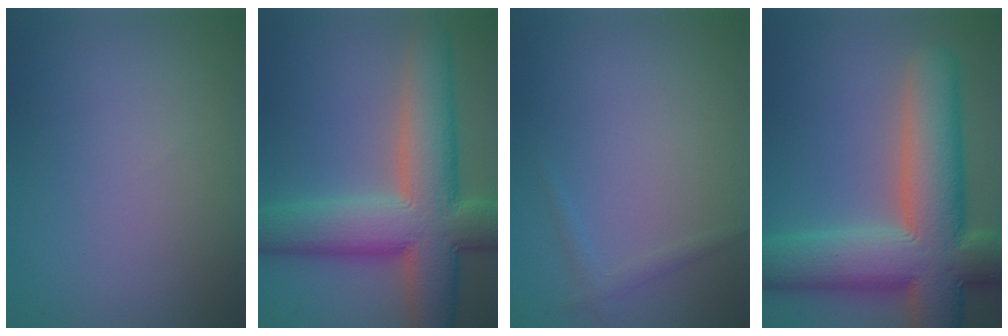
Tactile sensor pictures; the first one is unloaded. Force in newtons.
{"total": 11.6, "press": 11.6, "slide": 0.8}
{"total": 0.9, "press": 0.9, "slide": 0.1}
{"total": 13.2, "press": 13.2, "slide": 1.4}